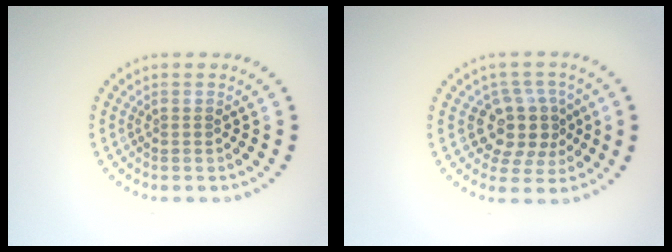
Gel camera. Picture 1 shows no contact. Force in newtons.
{"total": 4.3, "press": 3.7, "slide": 2.1}